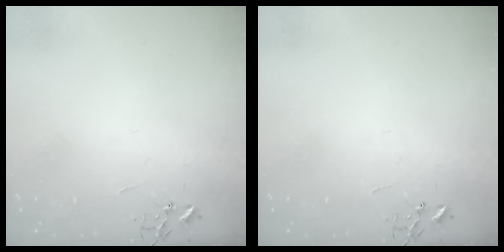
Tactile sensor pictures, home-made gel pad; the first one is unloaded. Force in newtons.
{"total": 0.0}